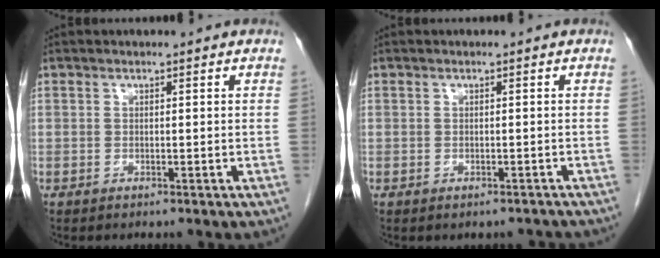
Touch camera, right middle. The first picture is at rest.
{"total": 2.0, "force": [-1.8, 0.8, 0.2], "torque": [0.003, 0.000, -0.025]}